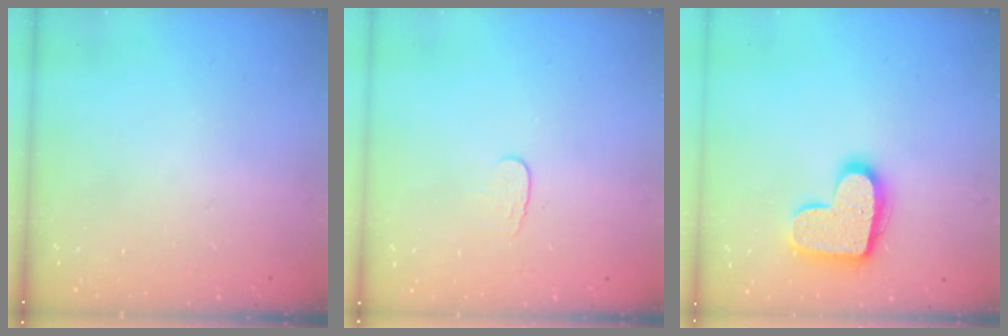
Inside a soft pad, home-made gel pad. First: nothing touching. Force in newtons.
{"total": 3.7, "press": 3.7, "slide": 0.4}
{"total": 15.5, "press": 15.4, "slide": 1.0}